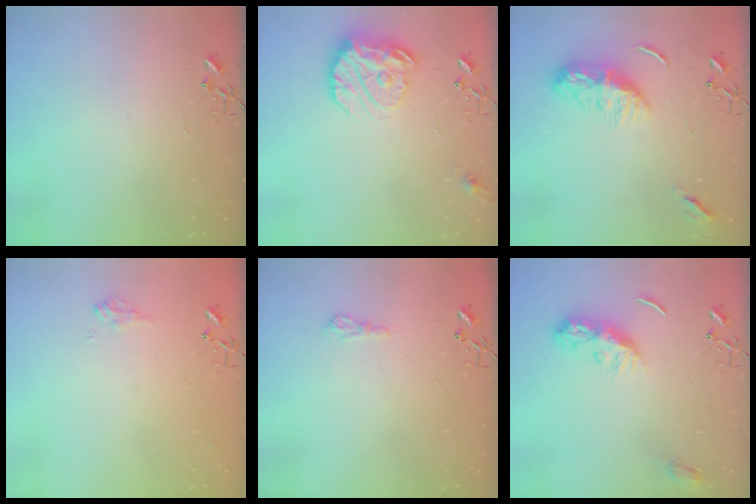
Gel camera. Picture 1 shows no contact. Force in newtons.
{"total": 17.2, "press": 17.1, "slide": 1.7}
{"total": 10.4, "press": 10.3, "slide": 0.7}
{"total": 8.5, "press": 8.4, "slide": 0.8}
{"total": 6.5, "press": 6.5, "slide": 0.7}
{"total": 9.0, "press": 9.0, "slide": 0.2}